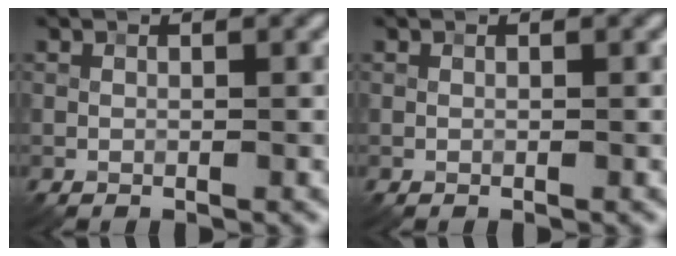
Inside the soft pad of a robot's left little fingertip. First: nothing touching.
{"total": 0.0}